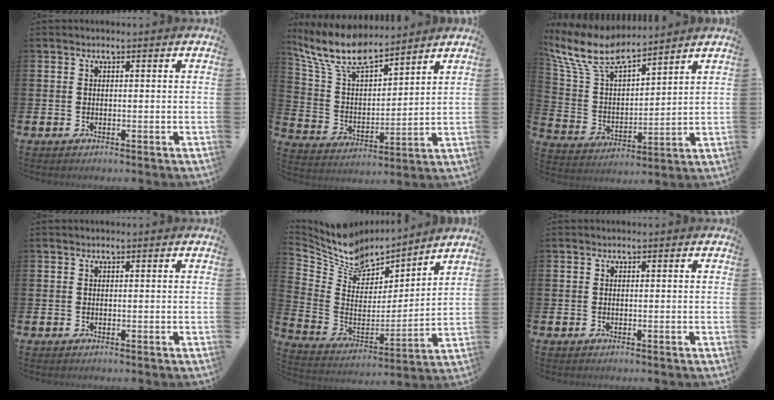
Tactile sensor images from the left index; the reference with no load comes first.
{"total": 9.9, "force": [8.6, 2.7, 4.0], "torque": [-0.122, -0.043, 0.155]}
{"total": 9.4, "force": [8.3, 2.5, 3.7], "torque": [-0.117, -0.048, 0.147]}
{"total": 0.0}
{"total": 8.6, "force": [7.9, 3.3, 0.9], "torque": [-0.078, -0.058, 0.145]}
{"total": 0.0}